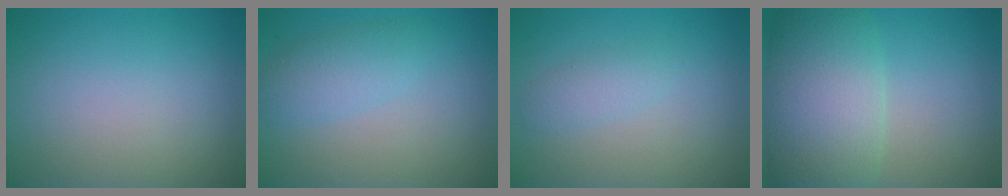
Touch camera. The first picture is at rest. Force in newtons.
{"total": 2.8, "press": 2.8, "slide": 0.1}
{"total": 1.5, "press": 1.5, "slide": 0.1}
{"total": 9.6, "press": 9.6, "slide": 0.5}